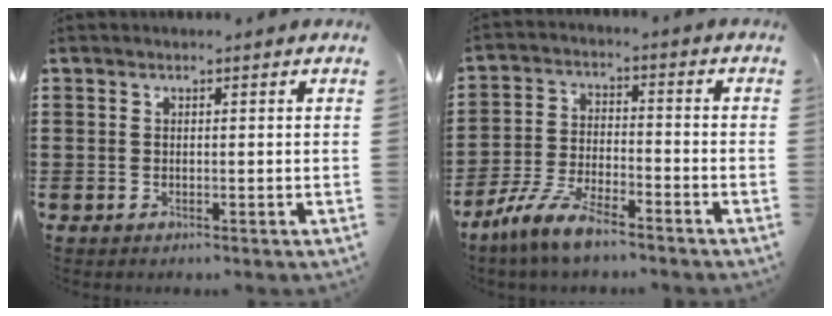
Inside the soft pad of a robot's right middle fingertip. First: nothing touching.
{"total": 7.6, "force": [-6.3, 1.4, 4.0], "torque": [-0.100, -0.002, -0.128]}